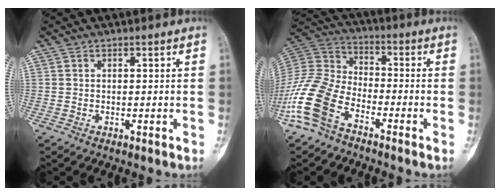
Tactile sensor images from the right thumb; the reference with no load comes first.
{"total": 14.4, "force": [-8.0, 8.0, 9.0], "torque": [-0.193, 0.047, -0.171]}